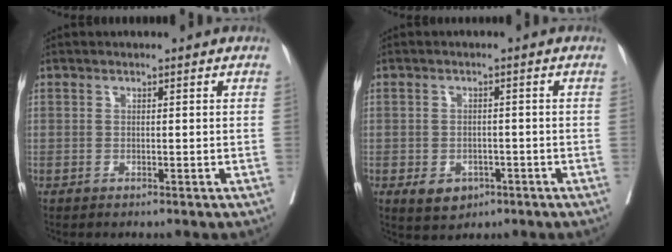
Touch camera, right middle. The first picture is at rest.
{"total": 4.4, "force": [-2.3, 3.2, 2.1], "torque": [-0.032, -0.001, -0.025]}